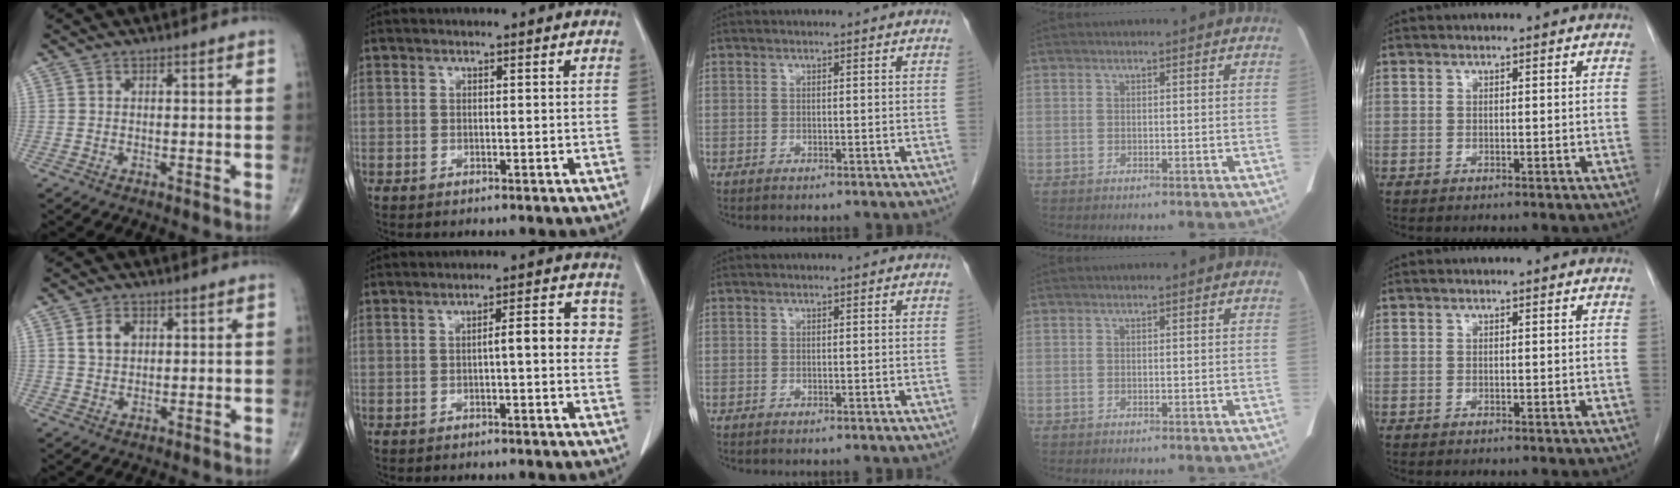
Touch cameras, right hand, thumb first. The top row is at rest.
{"thumb": {"total": 4.1, "force": [1.4, 3.0, 2.5], "torque": [-0.032, -0.005, 0.025]}, "index": {"total": 5.5, "force": [0.4, 1.3, 5.3], "torque": [-0.069, 0.018, 0.002]}}